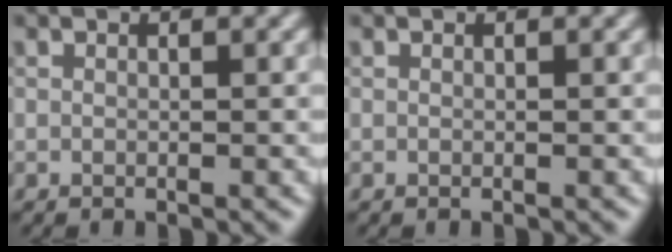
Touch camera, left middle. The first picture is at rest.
{"total": 0.0}